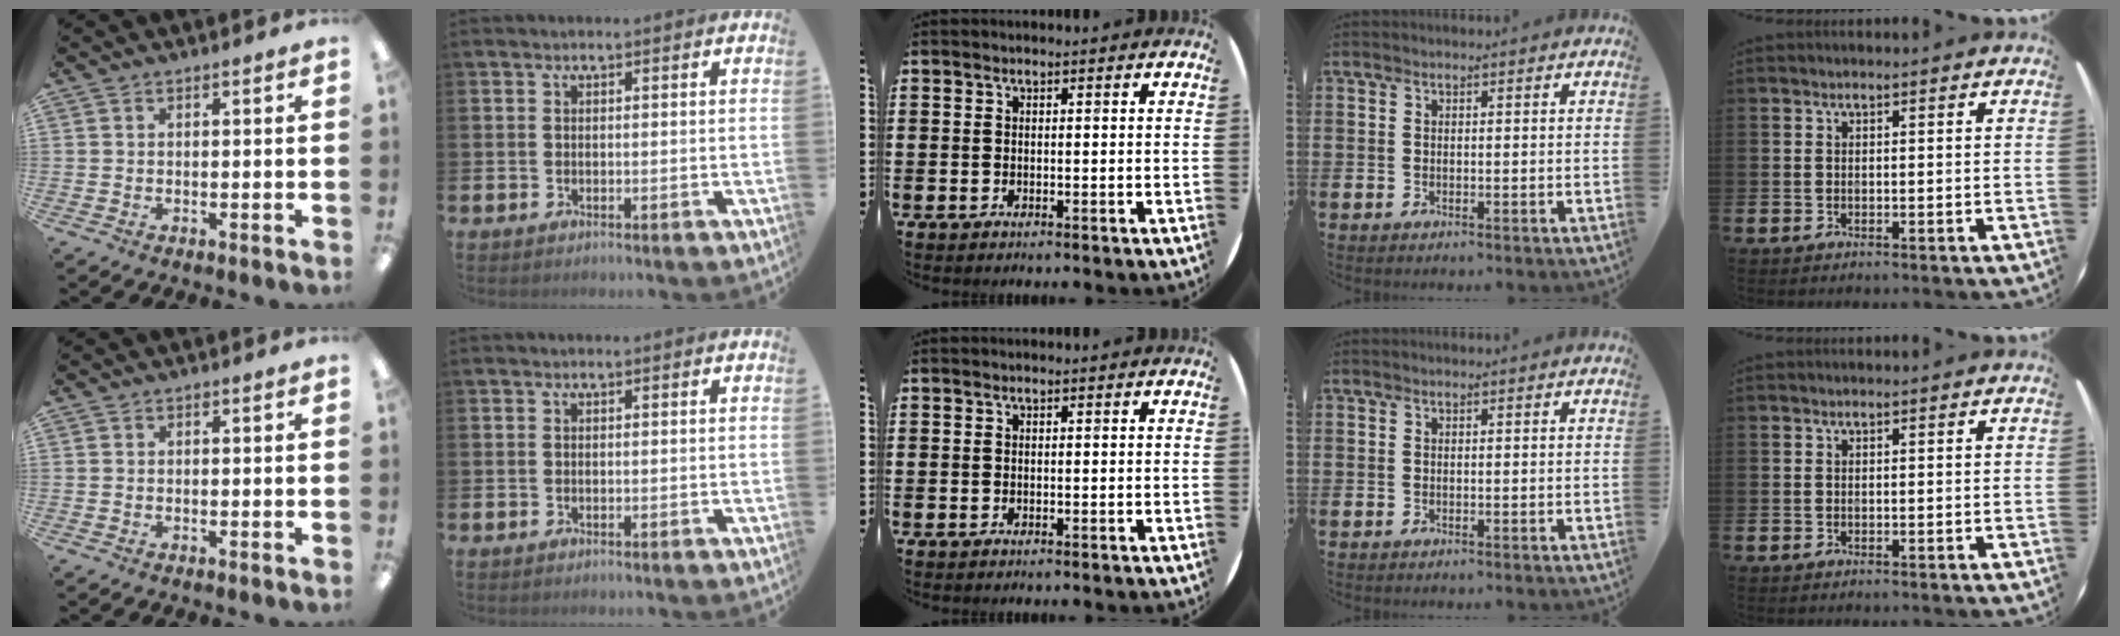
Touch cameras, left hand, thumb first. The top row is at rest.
{}